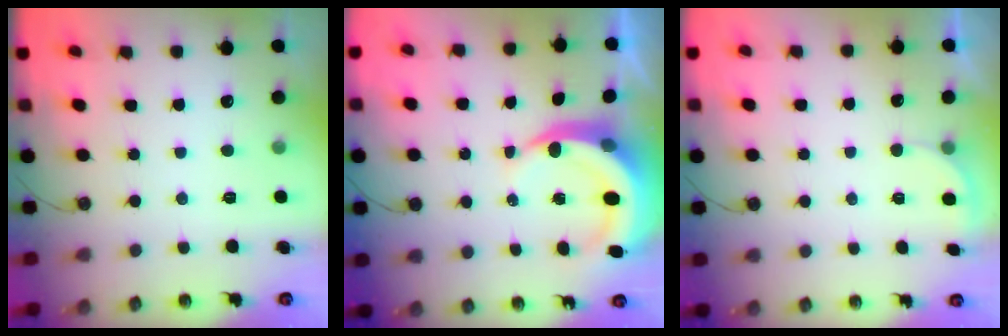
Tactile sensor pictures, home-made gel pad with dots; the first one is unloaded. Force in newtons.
{"total": 9.0, "press": 8.8, "slide": 1.5}
{"total": 2.1, "press": 2.1, "slide": 0.6}